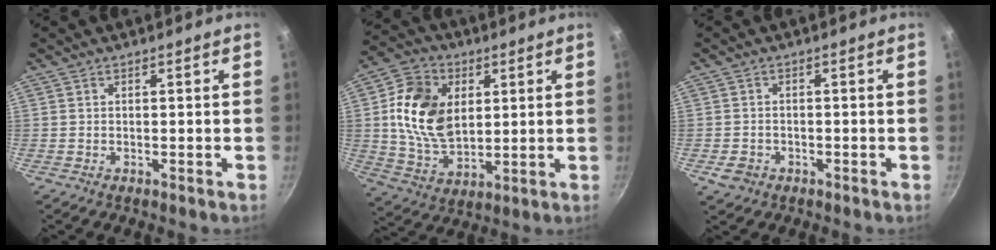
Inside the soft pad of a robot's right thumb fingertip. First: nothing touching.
{"total": 15.6, "force": [3.0, 10.9, 10.7], "torque": [-0.178, -0.009, 0.058]}
{"total": 3.4, "force": [-1.4, 2.7, 1.4], "torque": [-0.028, 0.013, -0.018]}